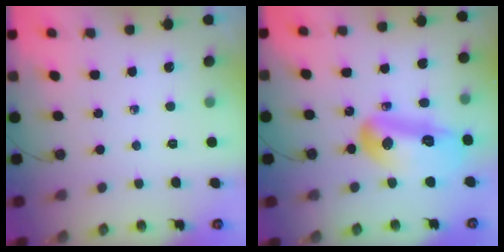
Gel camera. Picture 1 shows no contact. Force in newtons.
{"total": 15.7, "press": 15.6, "slide": 1.8}